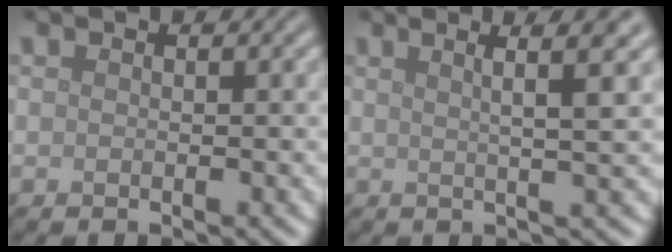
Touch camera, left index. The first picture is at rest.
{"total": 5.6, "force": [2.8, 1.3, 4.6], "torque": [-0.048, 0.028, 0.016]}